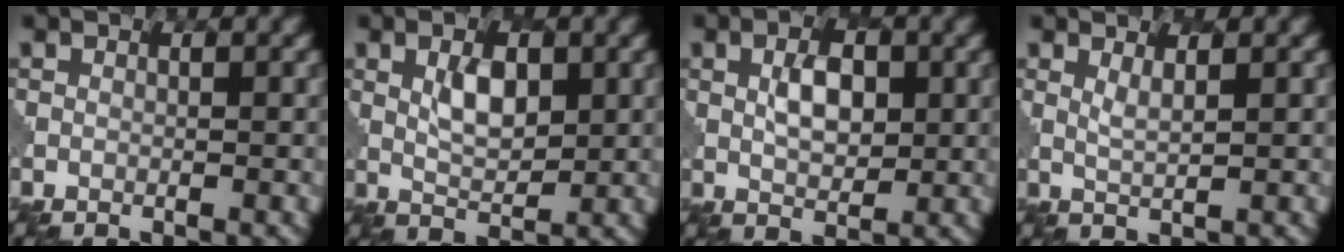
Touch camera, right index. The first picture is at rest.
{"total": 3.2, "force": [1.1, 1.7, 2.5], "torque": [-0.049, -0.002, 0.025]}
{"total": 3.3, "force": [0.9, 1.9, 2.6], "torque": [-0.049, 0.000, 0.019]}
{"total": 1.3, "force": [0.9, 0.2, 0.9], "torque": [-0.021, -0.007, 0.019]}